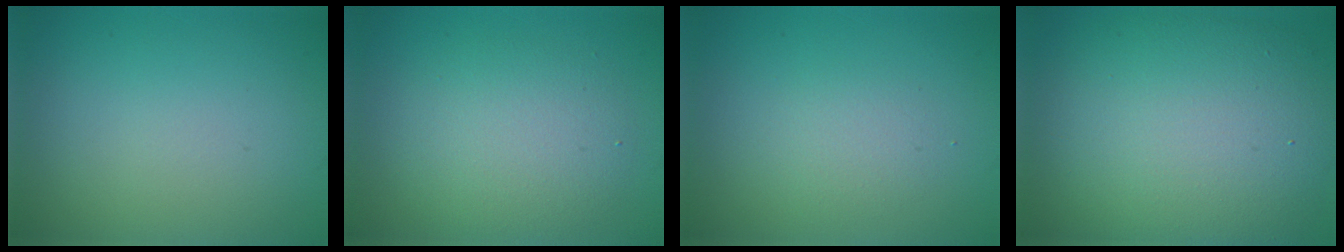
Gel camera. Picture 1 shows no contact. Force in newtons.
{"total": 4.4, "press": 4.4, "slide": 0.2}
{"total": 1.6, "press": 1.6, "slide": 0.1}
{"total": 12.4, "press": 12.4, "slide": 0.7}